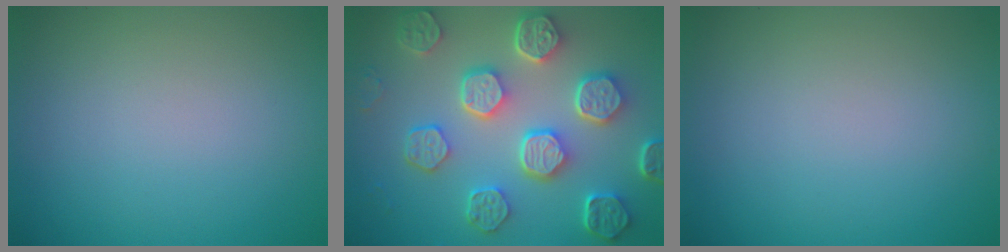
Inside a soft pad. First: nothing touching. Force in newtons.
{"total": 8.1, "press": 6.1, "slide": 5.3}
{"total": 0.0}